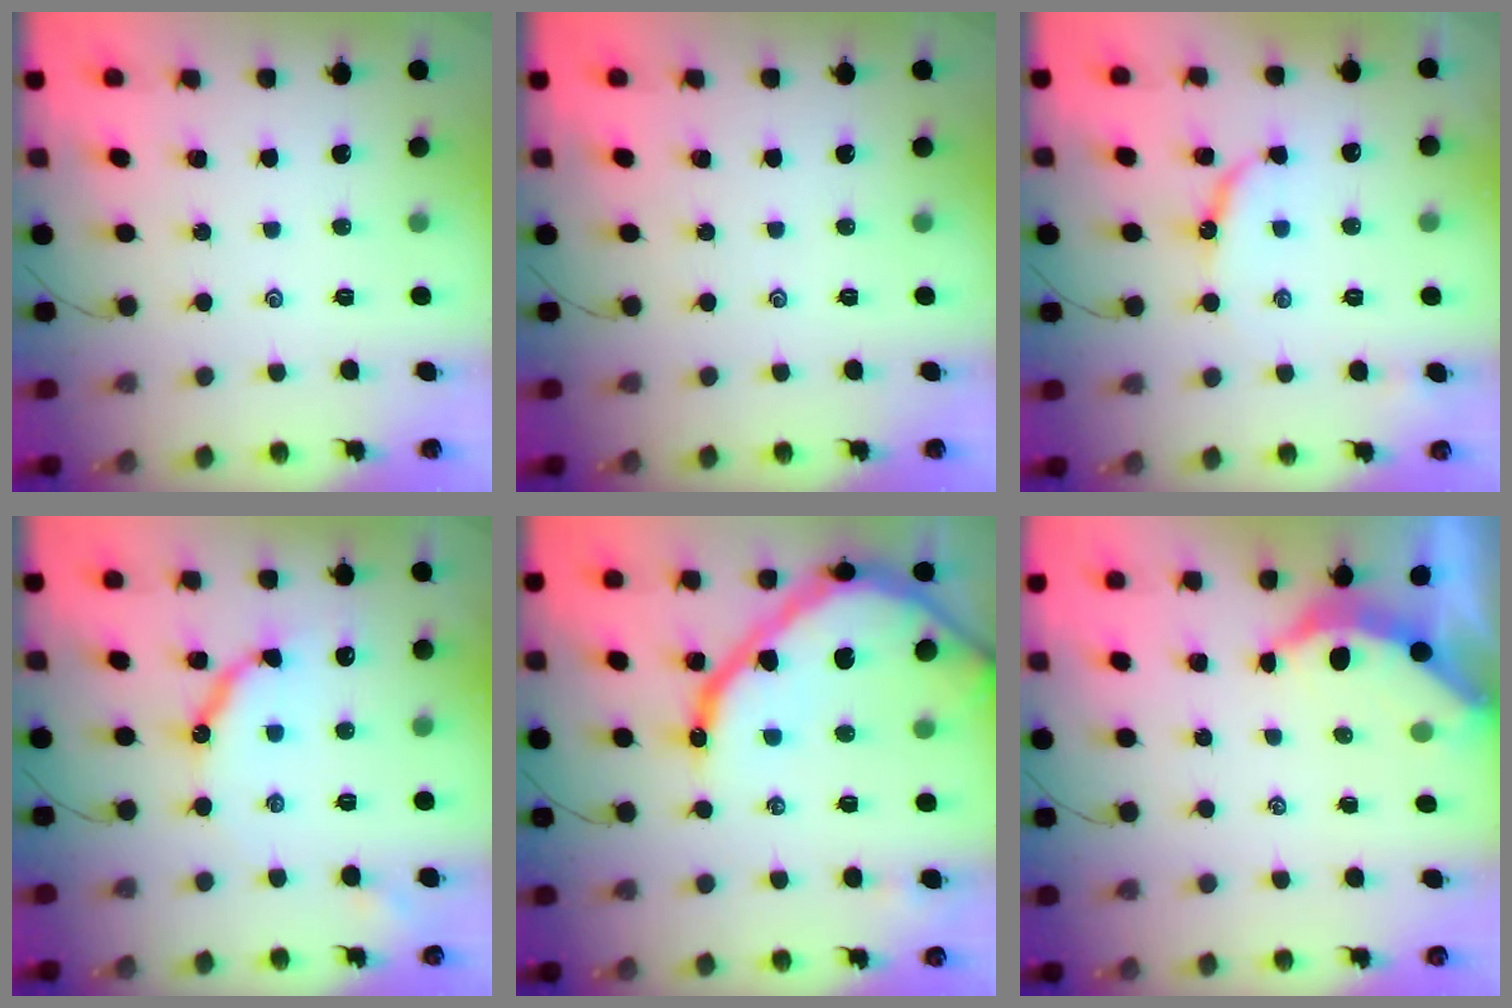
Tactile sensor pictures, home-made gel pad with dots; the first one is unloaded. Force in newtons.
{"total": 0.0}
{"total": 7.9, "press": 7.8, "slide": 0.7}
{"total": 9.6, "press": 9.5, "slide": 0.9}
{"total": 21.7, "press": 21.6, "slide": 1.9}
{"total": 3.6, "press": 3.6, "slide": 0.3}